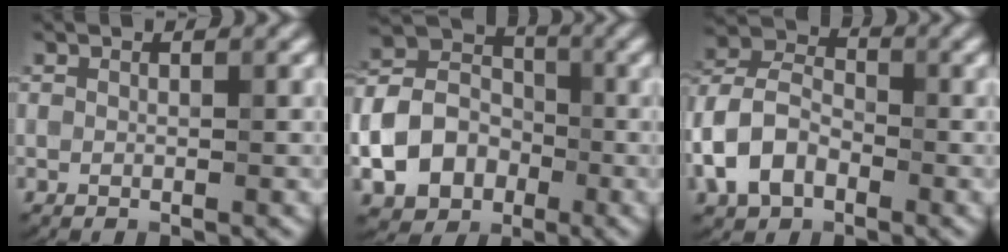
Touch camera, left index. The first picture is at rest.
{"total": 8.6, "force": [-3.0, 6.7, 4.4], "torque": [-0.080, -0.011, -0.064]}
{"total": 5.7, "force": [-2.7, 3.6, 3.4], "torque": [-0.077, 0.013, -0.062]}